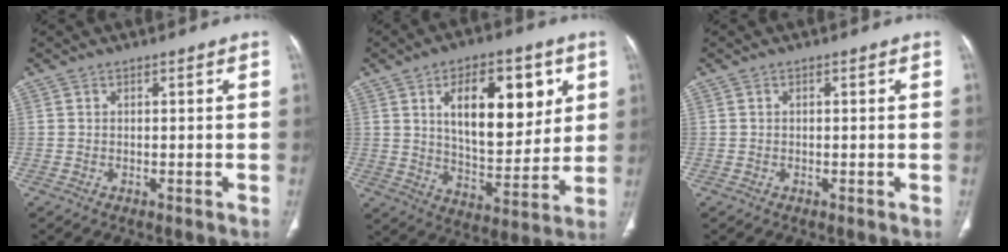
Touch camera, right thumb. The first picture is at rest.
{"total": 19.2, "force": [6.4, 9.7, 15.2], "torque": [-0.177, -0.030, 0.111]}
{"total": 0.0}